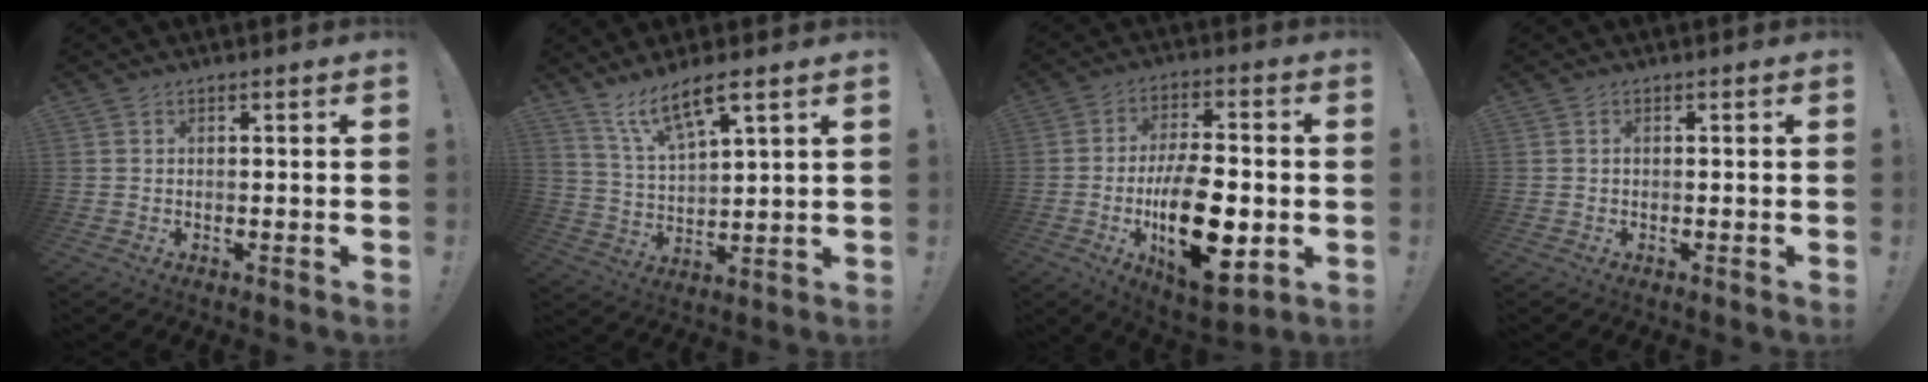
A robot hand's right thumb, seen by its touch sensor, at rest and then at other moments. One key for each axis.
{"total": 10.1, "fx": 7.5, "fy": 2.1, "fz": 6.3, "tx": -0.116, "ty": -0.038, "tz": 0.133}
{"total": 21.2, "fx": -4.3, "fy": 9.9, "fz": 18.3, "tx": -0.311, "ty": 0.006, "tz": -0.057}
{"total": 0.0}